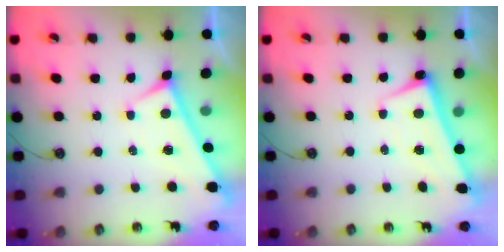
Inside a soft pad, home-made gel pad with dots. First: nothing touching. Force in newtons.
{"total": 2.6, "press": 2.5, "slide": 0.6}